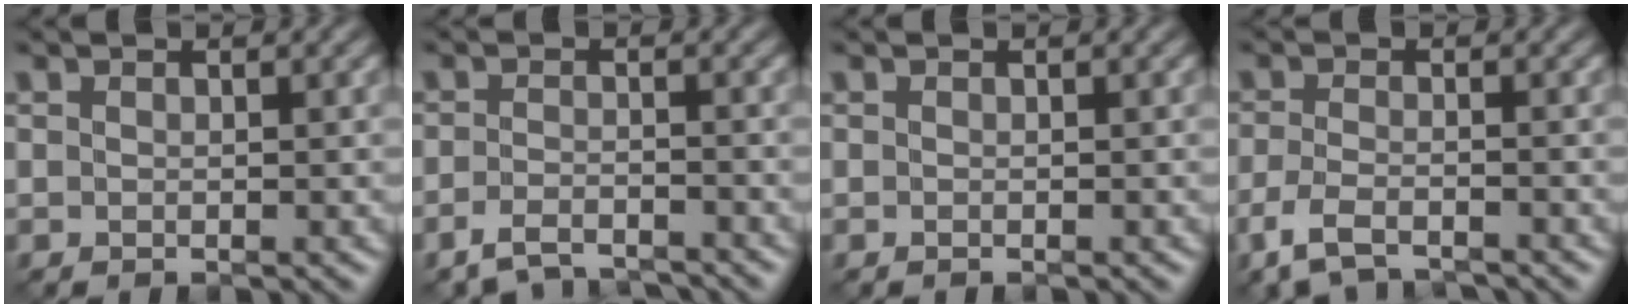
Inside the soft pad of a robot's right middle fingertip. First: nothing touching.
{"total": 4.1, "force": [-3.7, 1.1, 1.5], "torque": [-0.030, -0.006, -0.069]}
{"total": 0.0}
{"total": 4.3, "force": [-3.2, 1.4, 2.4], "torque": [-0.058, -0.010, -0.069]}